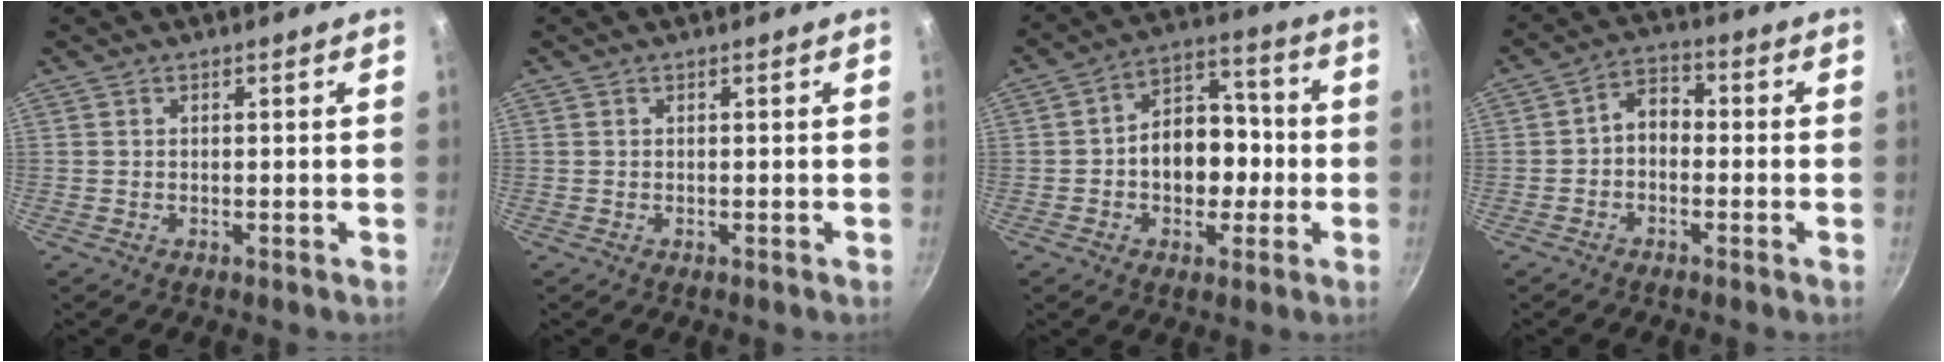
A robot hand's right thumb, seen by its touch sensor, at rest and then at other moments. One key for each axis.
{"total": 0.0}
{"total": 12.5, "fx": -1.3, "fy": 8.7, "fz": 8.9, "tx": -0.088, "ty": 0.038, "tz": -0.027}
{"total": 5.3, "fx": -0.8, "fy": 3.8, "fz": 3.6, "tx": -0.039, "ty": 0.024, "tz": -0.028}